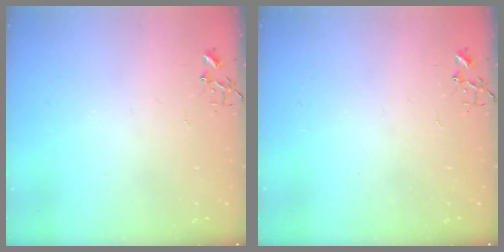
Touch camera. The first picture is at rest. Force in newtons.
{"total": 0.0}